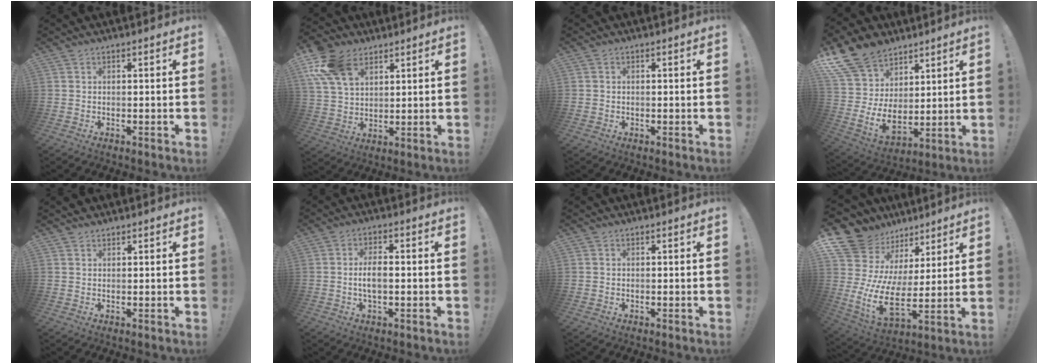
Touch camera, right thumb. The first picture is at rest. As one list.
[{"total": 15.1, "force": [7.8, 10.0, 8.1], "torque": [-0.157, -0.030, 0.150]}, {"total": 1.0, "force": [-0.3, 0.9, 0.0], "torque": [-0.004, 0.005, -0.005]}, {"total": 15.8, "force": [7.8, 11.5, 7.5], "torque": [-0.159, -0.060, 0.161]}, {"total": 1.1, "force": [1.0, 0.5, 0.1], "torque": [0.002, -0.005, 0.019]}, {"total": 5.2, "force": [-0.9, 2.1, 4.7], "torque": [-0.079, 0.003, -0.018]}, {"total": 0.8, "force": [0.1, 0.8, 0.0], "torque": [0.004, 0.001, 0.002]}, {"total": 14.1, "force": [3.8, 9.7, 9.5], "torque": [-0.212, -0.060, 0.079]}]